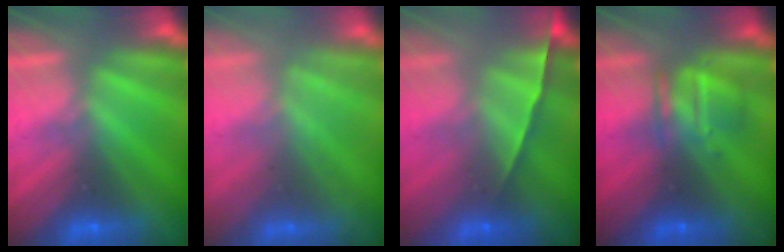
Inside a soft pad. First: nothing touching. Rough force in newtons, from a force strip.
{"total": 1.8}
{"total": 1.5}
{"total": 3.7}